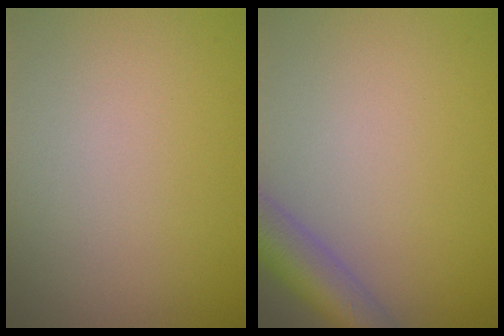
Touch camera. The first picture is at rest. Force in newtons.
{"total": 5.0, "press": 5.0, "slide": 0.3}